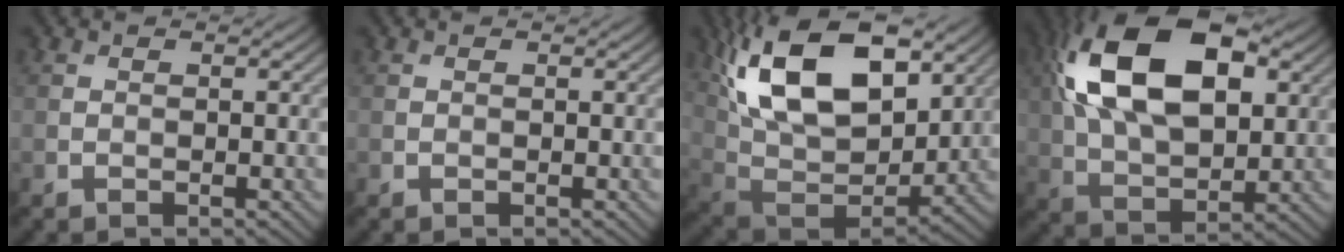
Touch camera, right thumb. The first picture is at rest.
{"total": 0.0}
{"total": 18.6, "force": [7.7, 10.2, 13.5], "torque": [-0.261, 0.029, 0.123]}
{"total": 18.4, "force": [6.0, 10.2, 14.1], "torque": [-0.285, 0.035, 0.089]}